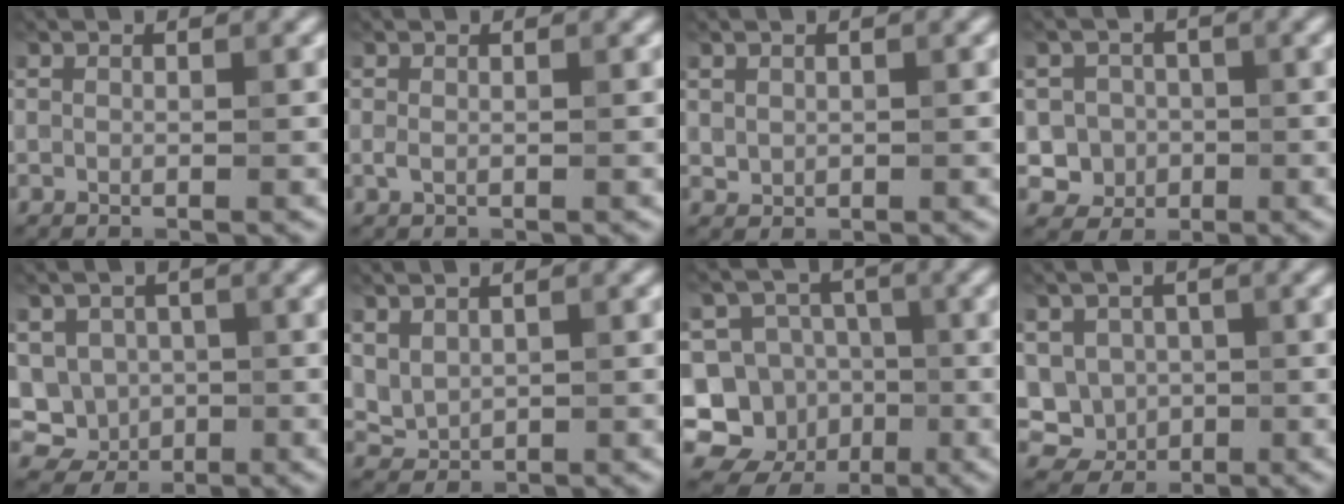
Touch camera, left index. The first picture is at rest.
{"total": 0.7, "force": [0.0, 0.4, 0.6], "torque": [-0.013, -0.002, 0.000]}
{"total": 0.8, "force": [0.4, 0.7, 0.2], "torque": [-0.004, -0.004, 0.011]}
{"total": 3.4, "force": [-0.7, 3.3, 0.6], "torque": [0.012, 0.003, -0.027]}
{"total": 5.1, "force": [-0.3, 4.8, 1.5], "torque": [-0.019, 0.009, -0.021]}
{"total": 1.8, "force": [0.9, 1.4, 0.9], "torque": [-0.018, -0.004, 0.025]}
{"total": 8.9, "force": [-3.0, 8.1, 2.2], "torque": [-0.031, 0.011, -0.065]}
{"total": 4.4, "force": [-0.2, 4.2, 1.4], "torque": [-0.016, 0.006, -0.015]}